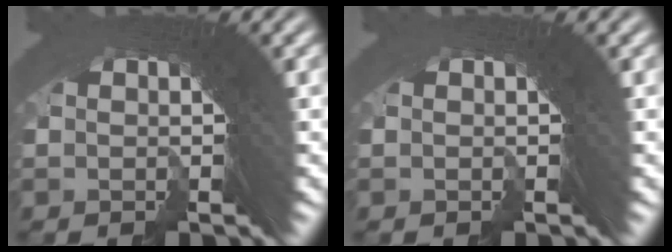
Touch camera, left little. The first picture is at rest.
{"total": 0.0}